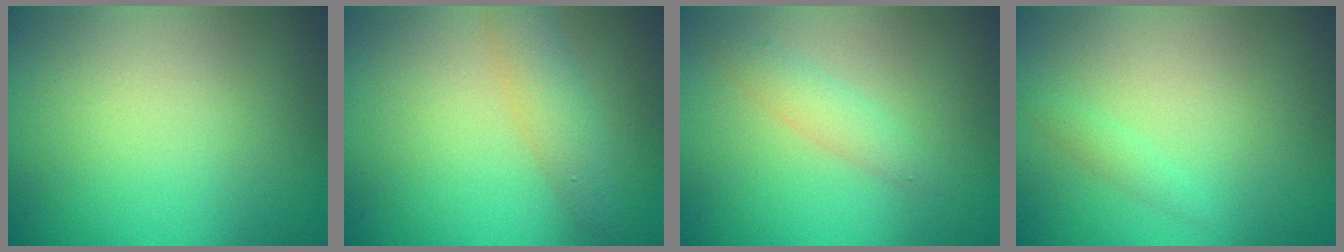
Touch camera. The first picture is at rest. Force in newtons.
{"total": 2.8, "press": 2.8, "slide": 0.2}
{"total": 1.7, "press": 1.7, "slide": 0.1}
{"total": 0.8, "press": 0.8, "slide": 0.1}